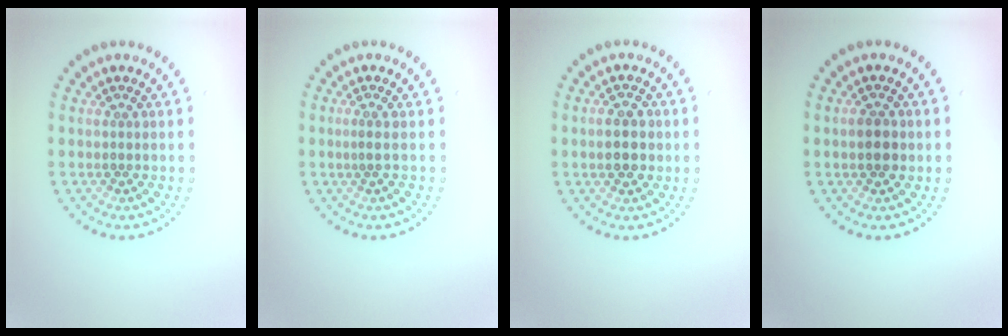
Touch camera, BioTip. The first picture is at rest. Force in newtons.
{"total": 0.6, "press": 0.3, "slide": 0.5}
{"total": 3.1, "press": 3.1, "slide": 0.2}
{"total": 2.2, "press": 2.2, "slide": 0.0}